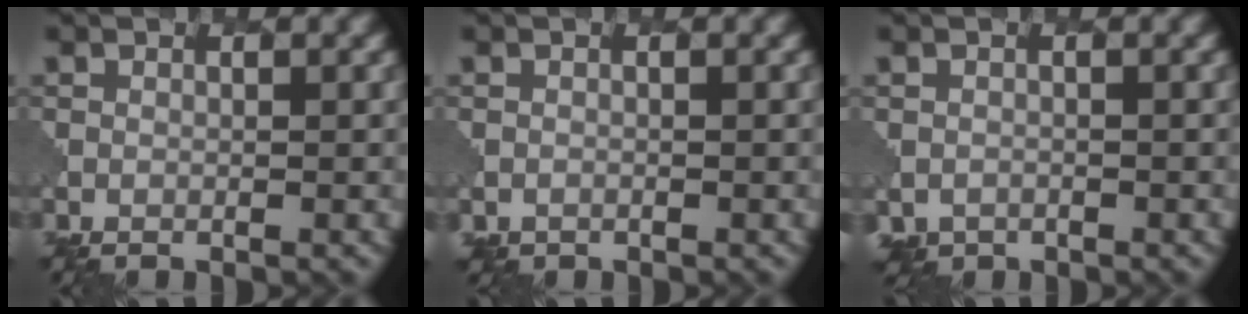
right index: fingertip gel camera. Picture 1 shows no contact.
{"total": 0.8, "force": [-0.4, 0.4, -0.5], "torque": [0.009, -0.006, -0.006]}
{"total": 1.2, "force": [-0.8, 0.9, -0.4], "torque": [0.010, -0.009, -0.012]}